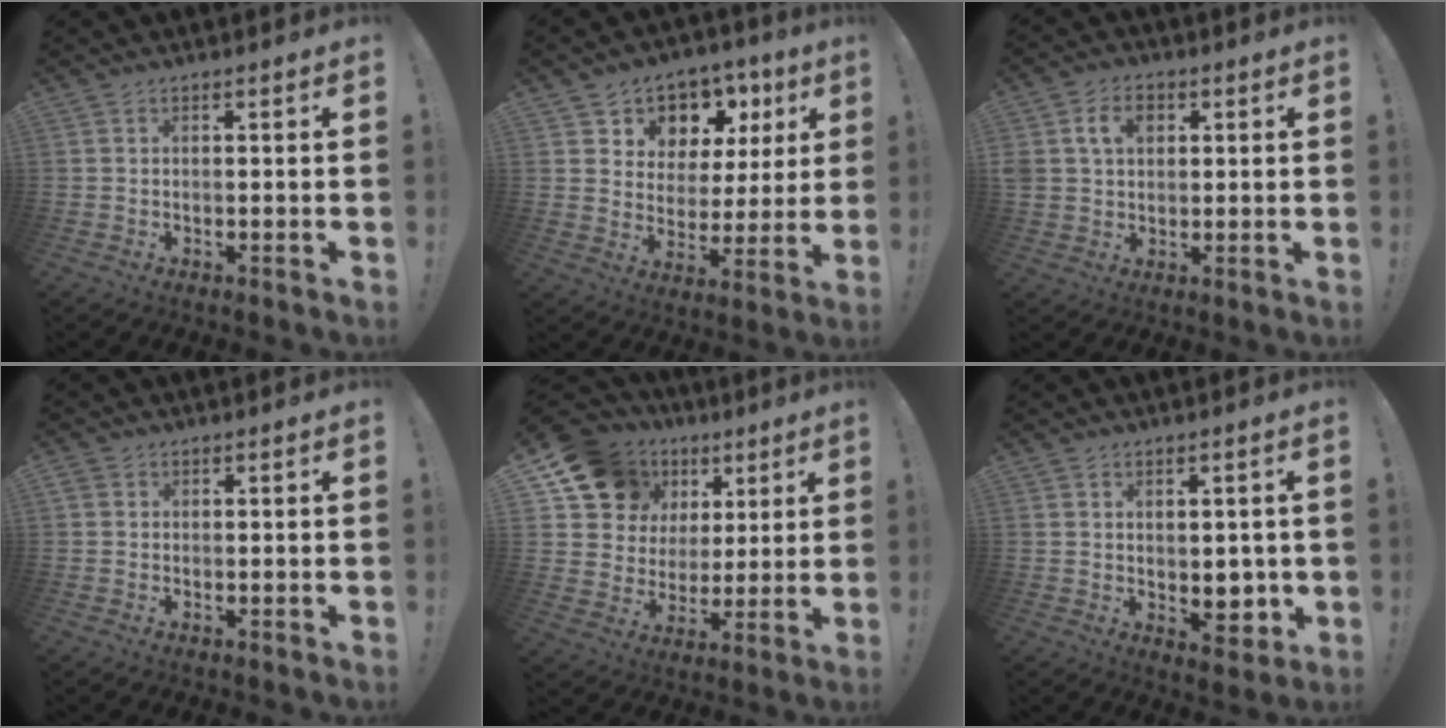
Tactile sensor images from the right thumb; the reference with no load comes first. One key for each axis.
{"total": 8.9, "fx": 4.9, "fy": 7.0, "fz": 2.5, "tx": -0.035, "ty": -0.044, "tz": 0.098}
{"total": 8.4, "fx": 2.8, "fy": 6.6, "fz": 4.5, "tx": -0.072, "ty": 0.006, "tz": 0.055}
{"total": 1.0, "fx": 0.2, "fy": 0.9, "fz": 0.3, "tx": -0.004, "ty": 0.001, "tz": 0.004}
{"total": 14.4, "fx": 8.4, "fy": 10.8, "fz": 4.4, "tx": -0.075, "ty": -0.050, "tz": 0.176}
{"total": 6.8, "fx": -0.4, "fy": 4.9, "fz": 4.7, "tx": -0.042, "ty": 0.004, "tz": -0.001}